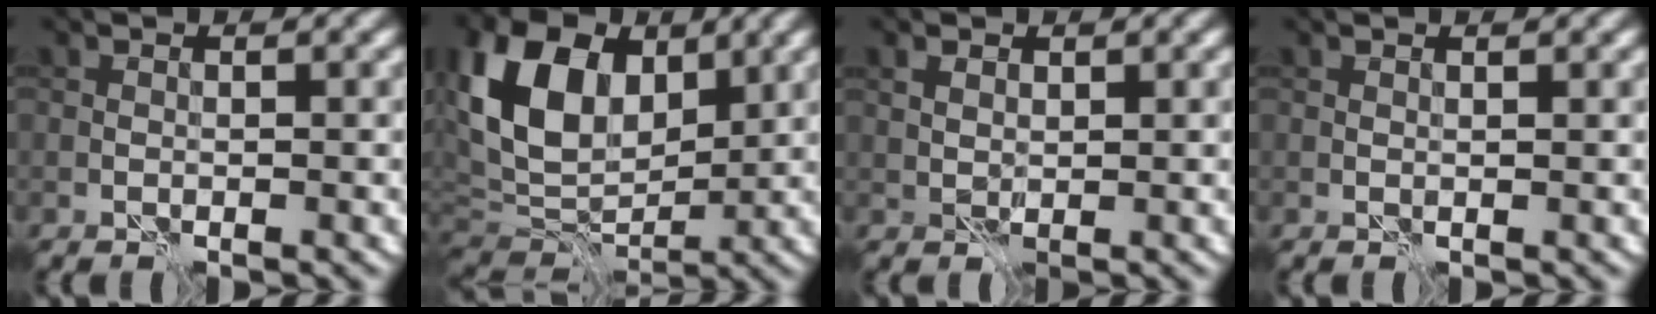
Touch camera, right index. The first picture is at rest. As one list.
[{"total": 10.0, "force": [2.7, 6.9, 6.7], "torque": [-0.141, 0.004, 0.048]}, {"total": 1.2, "force": [0.5, 0.9, 0.7], "torque": [-0.013, -0.001, 0.010]}, {"total": 0.6, "force": [0.5, 0.0, 0.3], "torque": [-0.009, 0.001, 0.006]}]